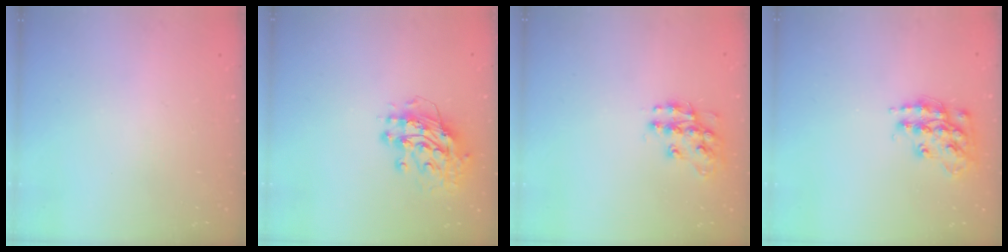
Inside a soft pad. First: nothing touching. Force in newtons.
{"total": 12.9, "press": 12.8, "slide": 1.2}
{"total": 11.9, "press": 11.9, "slide": 0.9}
{"total": 15.3, "press": 15.3, "slide": 1.0}